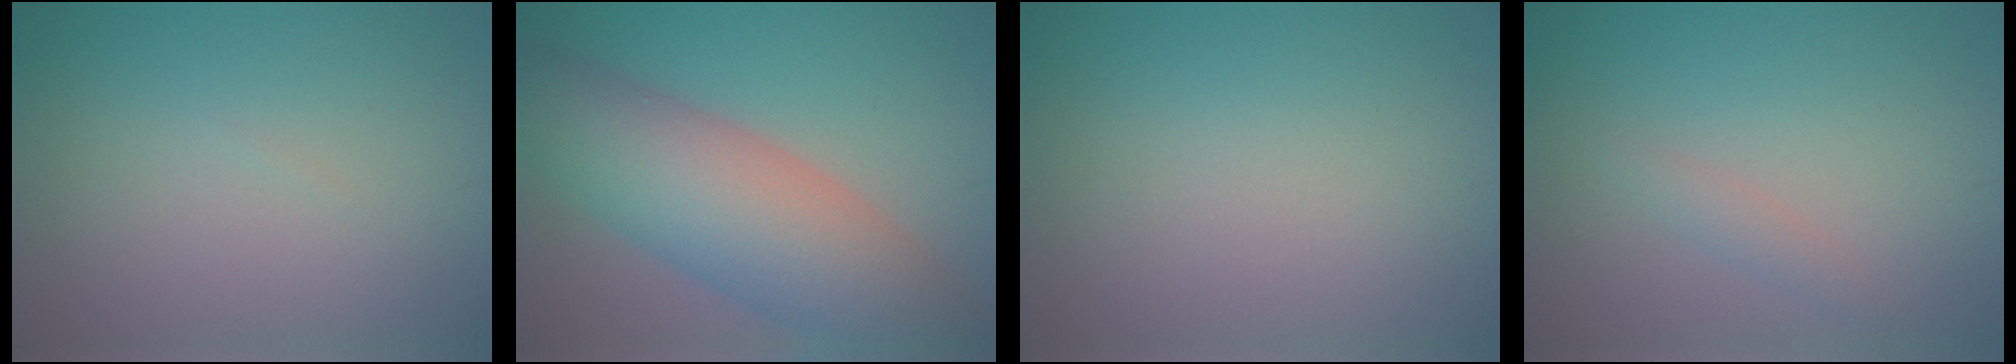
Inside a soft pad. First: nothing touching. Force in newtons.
{"total": 10.9, "press": 10.9, "slide": 0.6}
{"total": 0.0}
{"total": 1.2, "press": 1.2, "slide": 0.0}